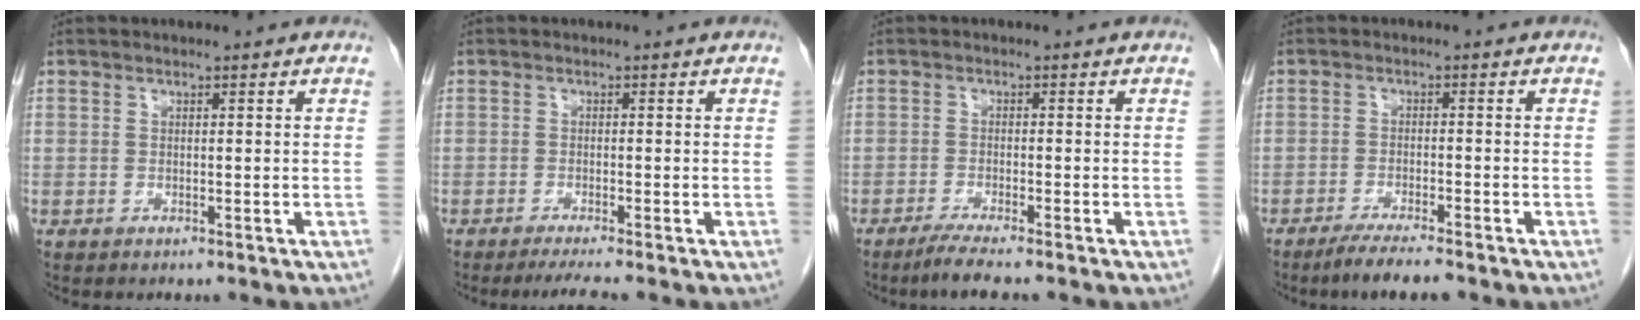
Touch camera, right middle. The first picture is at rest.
{"total": 3.0, "force": [-2.4, -0.5, 1.7], "torque": [-0.031, -0.008, -0.044]}
{"total": 3.8, "force": [-3.0, -0.4, 2.3], "torque": [-0.045, -0.009, -0.057]}
{"total": 5.2, "force": [-4.2, 0.1, 3.1], "torque": [-0.053, -0.013, -0.071]}